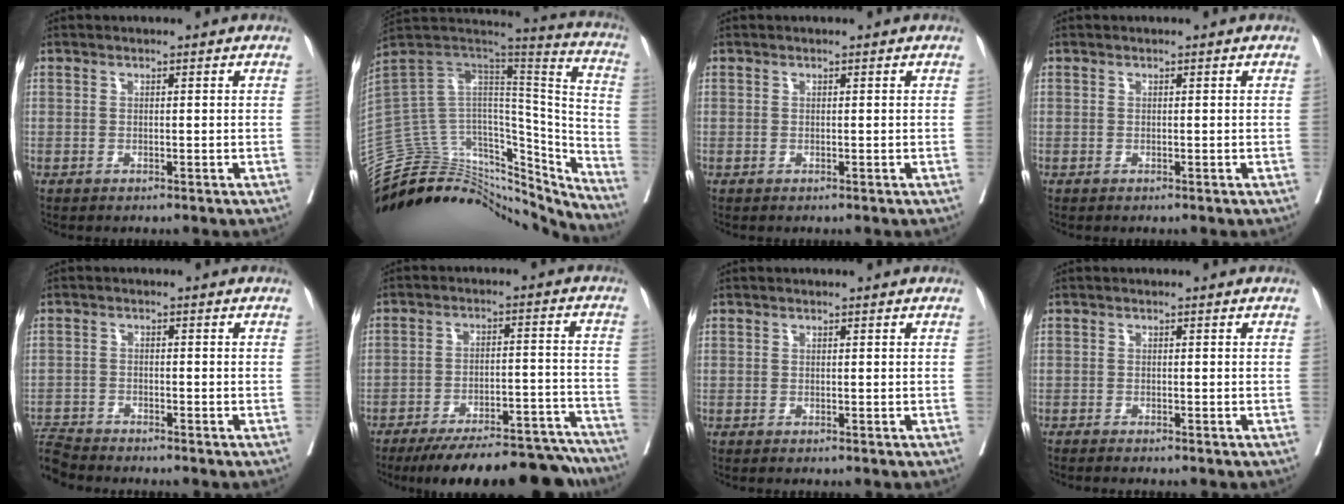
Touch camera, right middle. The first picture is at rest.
{"total": 35.2, "force": [-32.0, 10.9, 9.8], "torque": [-0.148, 0.025, -0.446]}
{"total": 0.0}
{"total": 0.0}
{"total": 4.9, "force": [-4.9, -0.2, 0.1], "torque": [-0.005, -0.012, -0.095]}
{"total": 22.4, "force": [-20.3, 4.5, 8.4], "torque": [-0.086, 0.010, -0.277]}
{"total": 0.0}
{"total": 3.0, "force": [-2.7, 0.1, 1.3], "torque": [-0.023, -0.006, -0.038]}